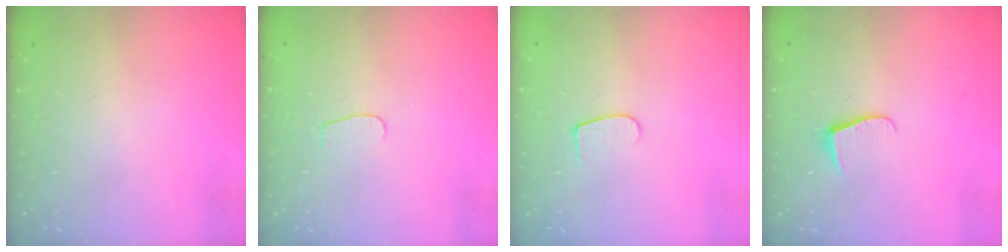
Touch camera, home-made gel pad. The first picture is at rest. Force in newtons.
{"total": 3.8, "press": 3.7, "slide": 0.4}
{"total": 5.9, "press": 5.9, "slide": 0.6}
{"total": 5.9, "press": 5.9, "slide": 0.6}